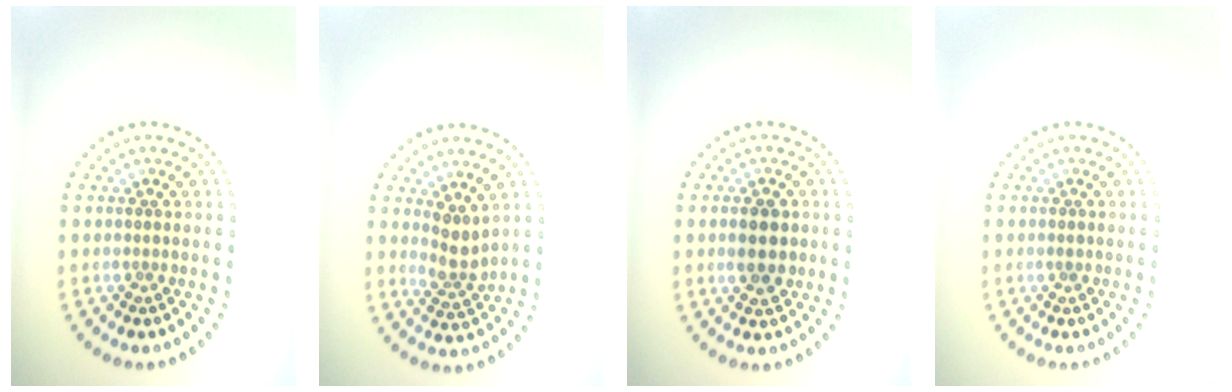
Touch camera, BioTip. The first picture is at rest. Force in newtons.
{"total": 2.3, "press": 1.7, "slide": 1.5}
{"total": 2.7, "press": 2.7, "slide": 0.2}
{"total": 0.6, "press": 0.6, "slide": 0.1}